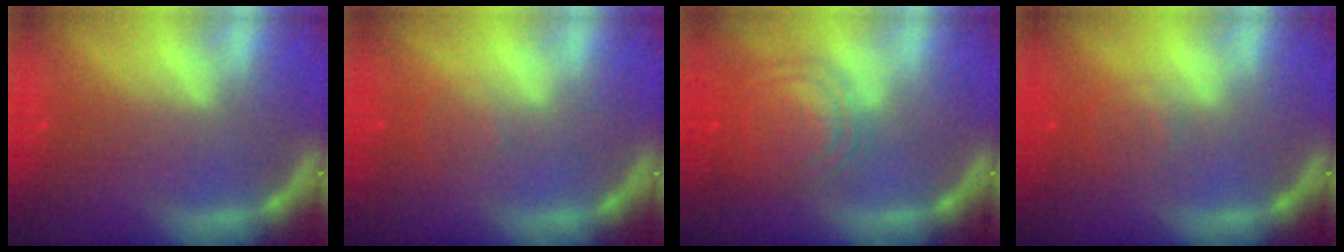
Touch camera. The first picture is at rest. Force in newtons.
{"total": 1.5}
{"total": 8.0}
{"total": 2.0}